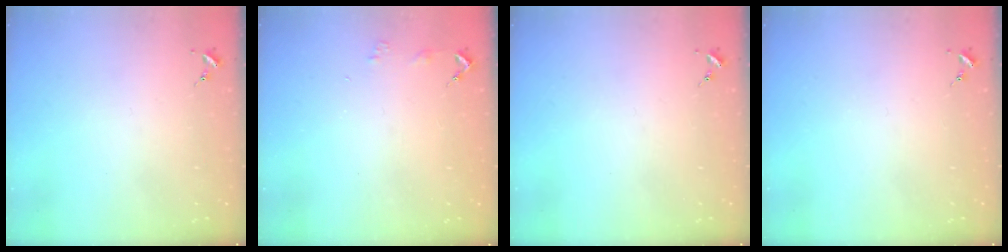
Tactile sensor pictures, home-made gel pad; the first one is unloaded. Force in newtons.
{"total": 3.2, "press": 3.2, "slide": 0.3}
{"total": 0.0}
{"total": 0.0}